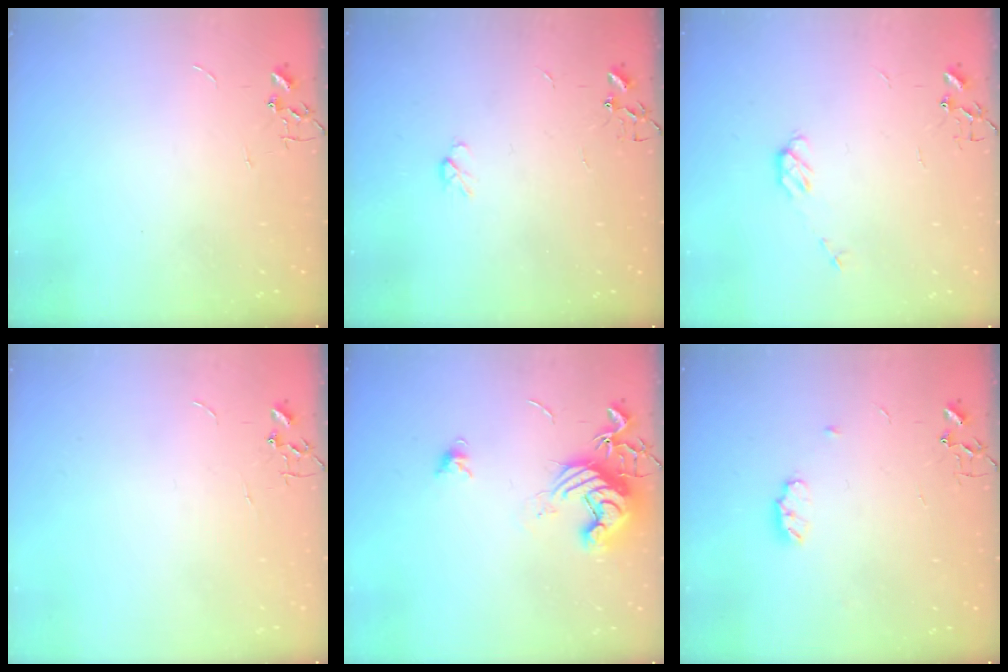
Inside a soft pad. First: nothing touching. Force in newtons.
{"total": 4.0, "press": 3.9, "slide": 0.7}
{"total": 5.1, "press": 5.0, "slide": 0.8}
{"total": 0.0}
{"total": 13.5, "press": 13.5, "slide": 1.1}
{"total": 5.2, "press": 5.1, "slide": 0.9}